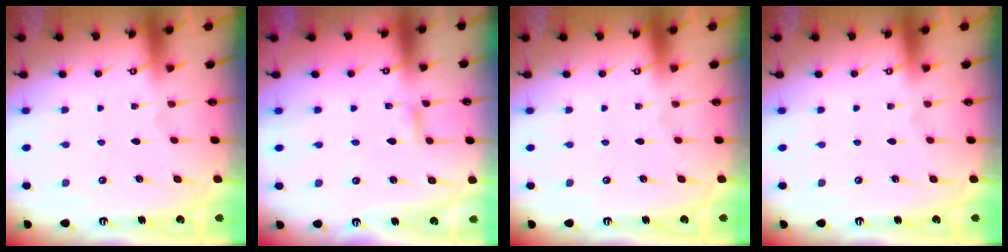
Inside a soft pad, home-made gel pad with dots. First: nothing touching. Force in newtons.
{"total": 1.9, "press": 1.9, "slide": 0.1}
{"total": 0.0}
{"total": 0.0}